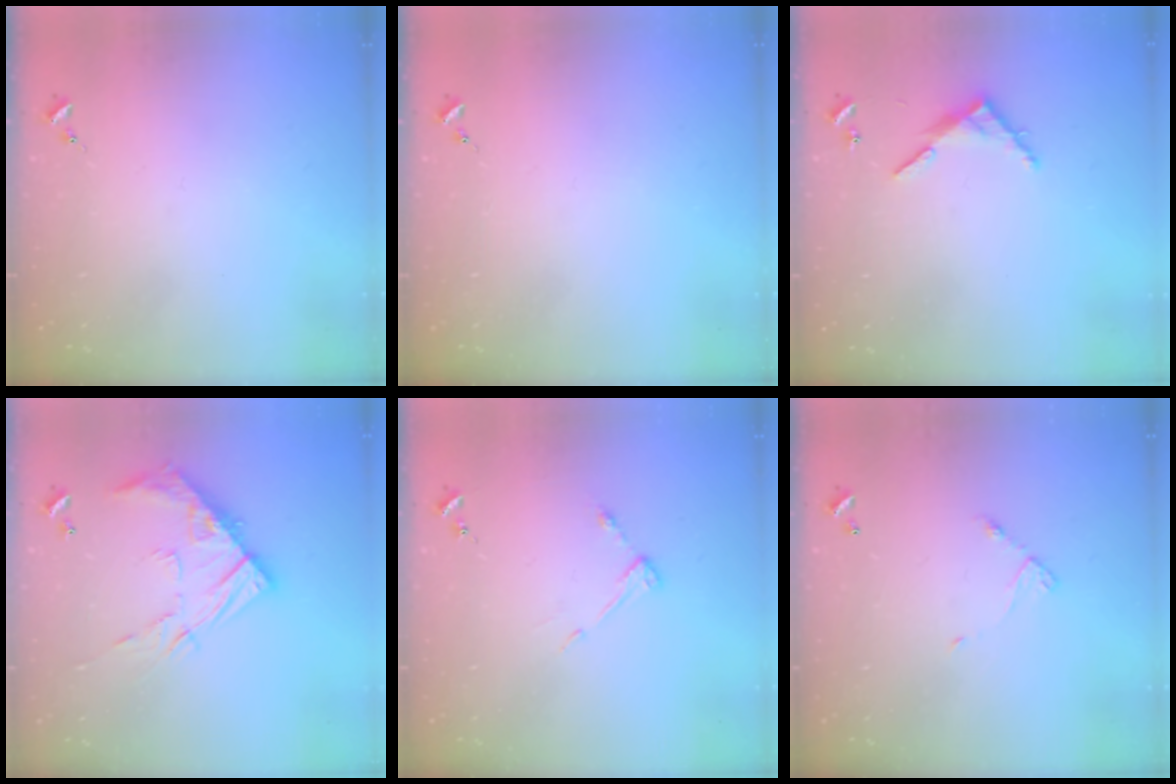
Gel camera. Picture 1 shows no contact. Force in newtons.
{"total": 0.0}
{"total": 6.9, "press": 6.9, "slide": 0.5}
{"total": 15.0, "press": 15.0, "slide": 1.0}
{"total": 5.0, "press": 4.9, "slide": 0.4}
{"total": 5.5, "press": 5.5, "slide": 0.3}